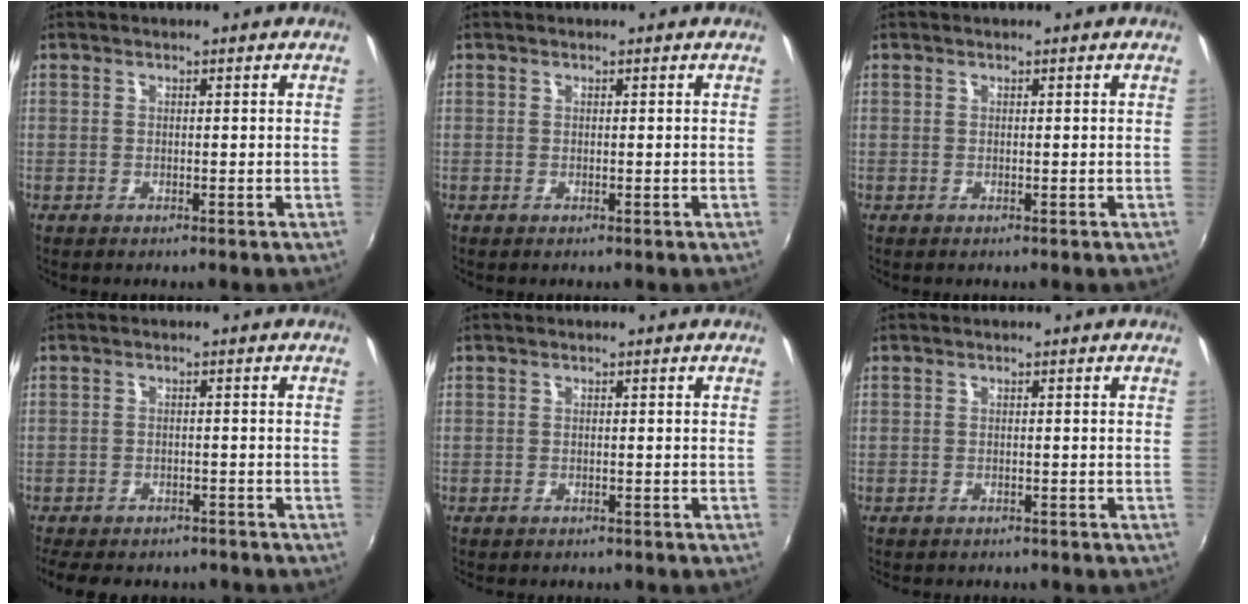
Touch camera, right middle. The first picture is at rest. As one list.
[{"total": 0.0}, {"total": 0.0}, {"total": 11.5, "force": [-9.5, 4.5, 4.6], "torque": [-0.108, -0.022, -0.137]}, {"total": 2.2, "force": [-2.0, 0.7, 0.6], "torque": [-0.018, -0.013, -0.029]}, {"total": 2.8, "force": [-2.6, 0.9, 0.7], "torque": [-0.023, -0.015, -0.038]}]